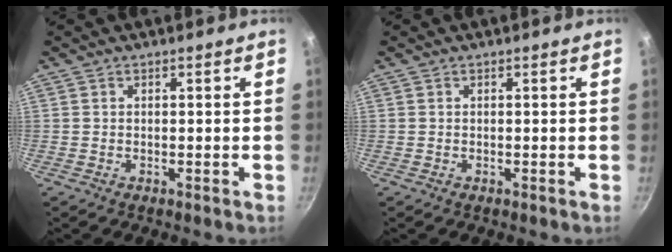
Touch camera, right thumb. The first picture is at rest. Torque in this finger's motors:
{"motor_torque": [-0.03, 0.02, 0.04, 0.03, 0.00]}